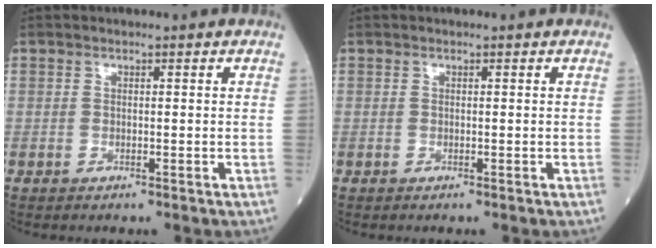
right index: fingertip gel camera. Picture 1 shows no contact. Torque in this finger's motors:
{"motor_torque": [0.00, 0.00, 0.00, -0.01]}